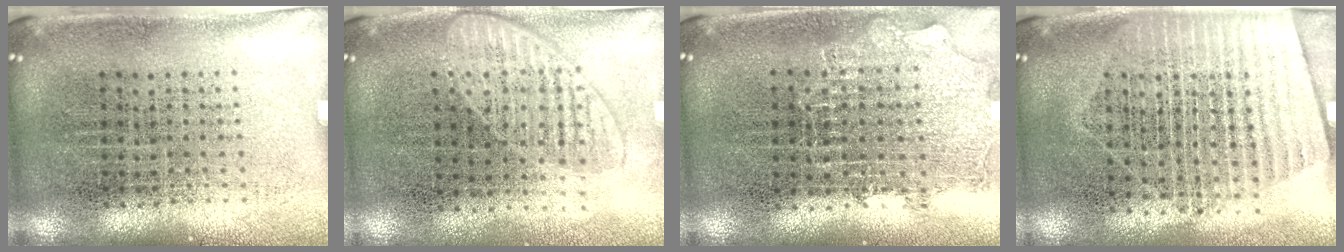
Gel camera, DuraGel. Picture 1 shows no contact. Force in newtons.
{"total": 1.3, "press": 1.2, "slide": 0.6}
{"total": 1.1, "press": 1.1, "slide": 0.3}
{"total": 1.6, "press": 1.4, "slide": 0.8}